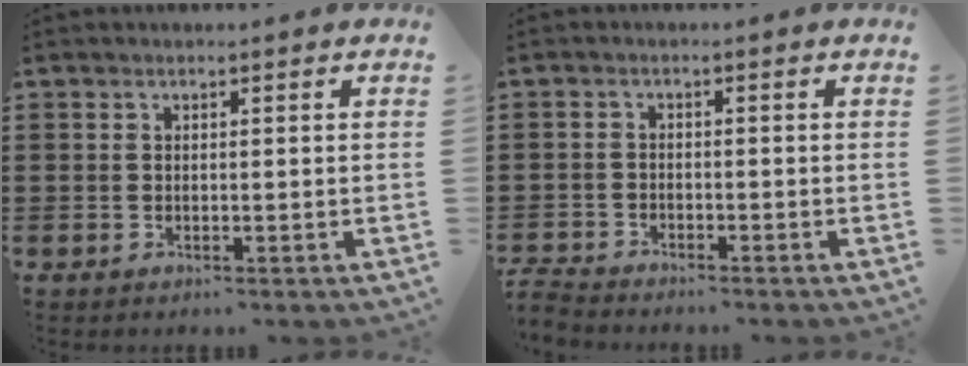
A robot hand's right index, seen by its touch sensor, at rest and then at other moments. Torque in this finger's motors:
{"motor_torque": [-2.14, 0.00, -1.05, -0.21]}